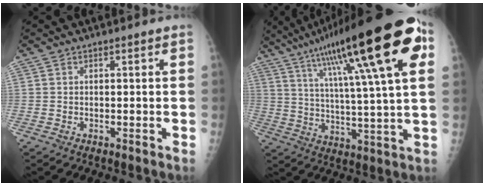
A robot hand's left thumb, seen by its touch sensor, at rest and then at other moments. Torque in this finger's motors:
{"motor_torque": [1.59, 1.15, 2.05, -0.72, 0.43]}